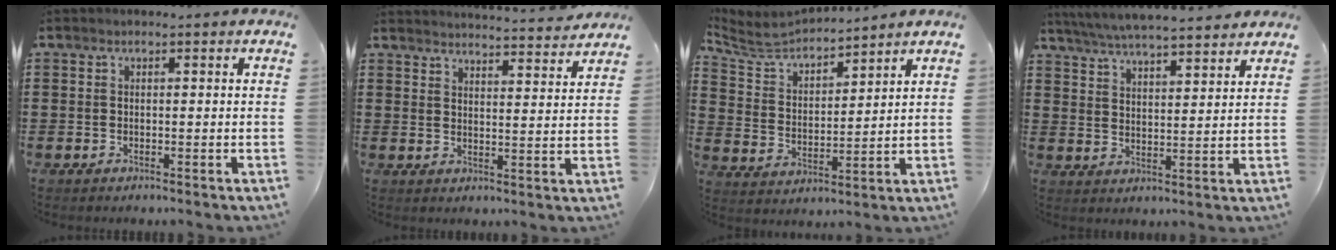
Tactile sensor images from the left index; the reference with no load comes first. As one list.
[{"total": 3.8, "force": [3.8, -0.6, 0.1], "torque": [-0.009, -0.031, 0.064]}, {"total": 5.3, "force": [5.0, 1.1, 1.4], "torque": [-0.056, -0.027, 0.083]}, {"total": 5.5, "force": [5.4, -0.1, 1.3], "torque": [-0.047, -0.027, 0.095]}]